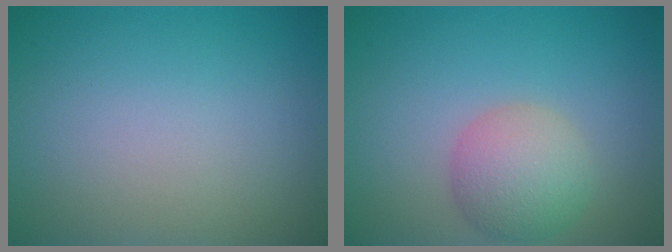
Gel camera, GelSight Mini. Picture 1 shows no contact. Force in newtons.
{"total": 4.1, "press": 4.1, "slide": 0.3}